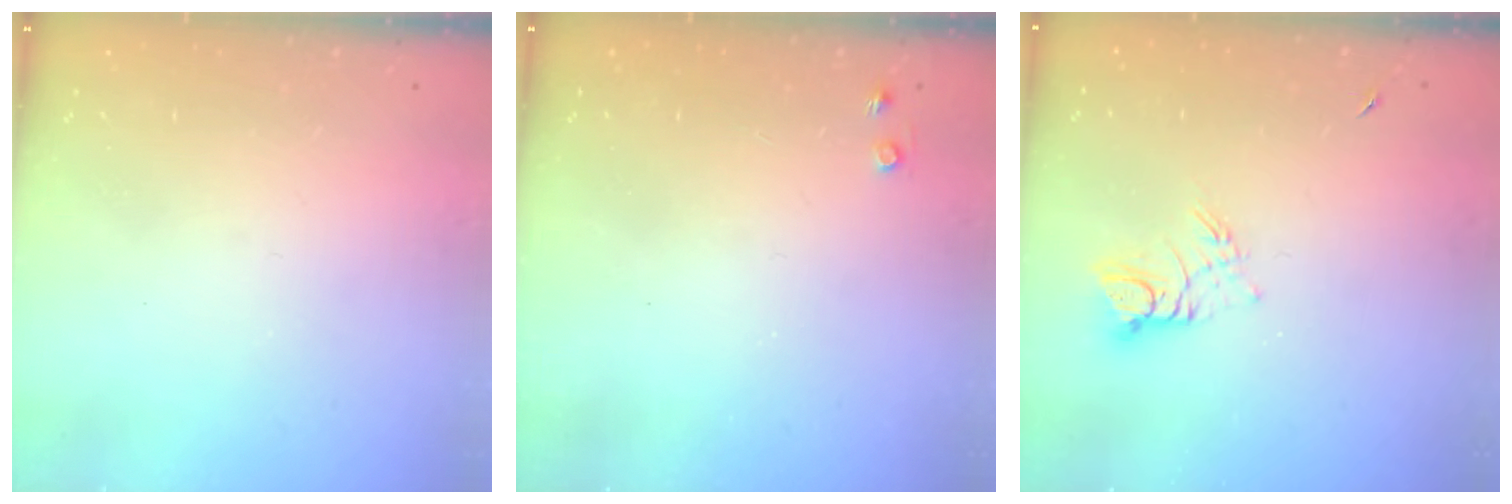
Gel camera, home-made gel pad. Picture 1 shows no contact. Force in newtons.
{"total": 3.4, "press": 3.3, "slide": 0.6}
{"total": 6.2, "press": 6.2, "slide": 0.5}